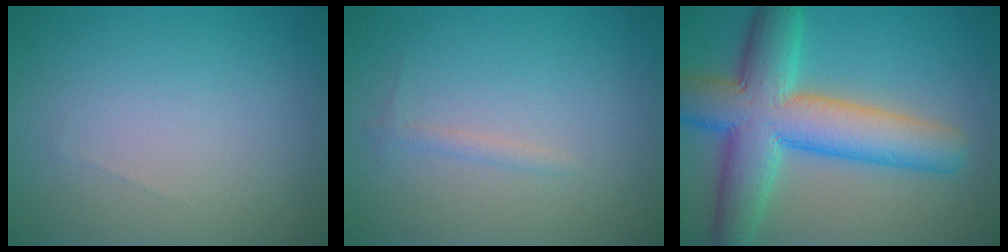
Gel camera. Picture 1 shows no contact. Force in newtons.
{"total": 0.8, "press": 0.8, "slide": 0.0}
{"total": 10.5, "press": 10.4, "slide": 0.4}